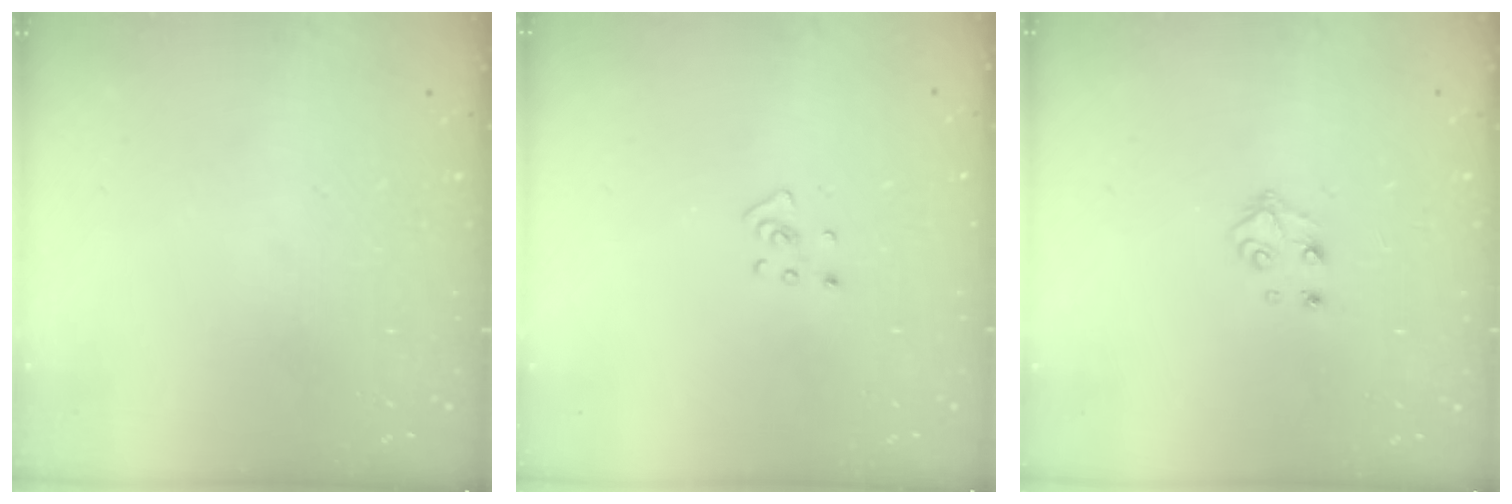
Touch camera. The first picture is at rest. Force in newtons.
{"total": 3.6, "press": 3.6, "slide": 0.2}
{"total": 4.7, "press": 4.7, "slide": 0.4}